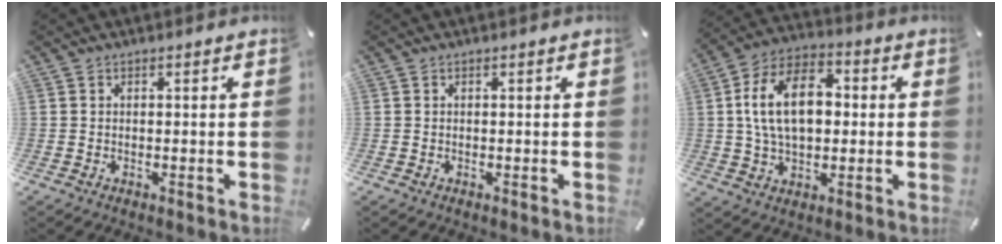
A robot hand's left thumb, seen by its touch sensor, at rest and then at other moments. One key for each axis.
{"total": 0.0}
{"total": 15.2, "fx": 1.5, "fy": 9.9, "fz": 11.5, "tx": -0.229, "ty": 0.013, "tz": 0.025}